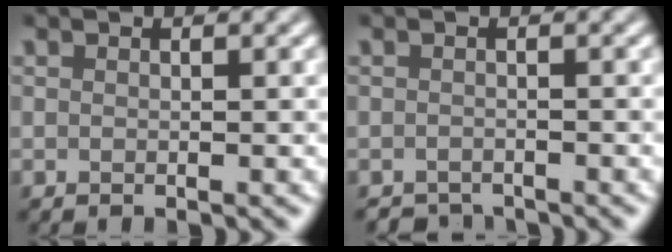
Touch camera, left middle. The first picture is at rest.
{"total": 1.5, "force": [-1.4, 0.3, -0.1], "torque": [0.008, -0.001, -0.023]}